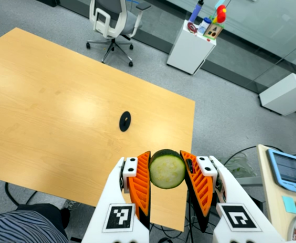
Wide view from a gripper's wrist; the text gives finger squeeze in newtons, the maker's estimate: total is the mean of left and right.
{"total": 11.4, "left": 10.6, "right": 12.3}